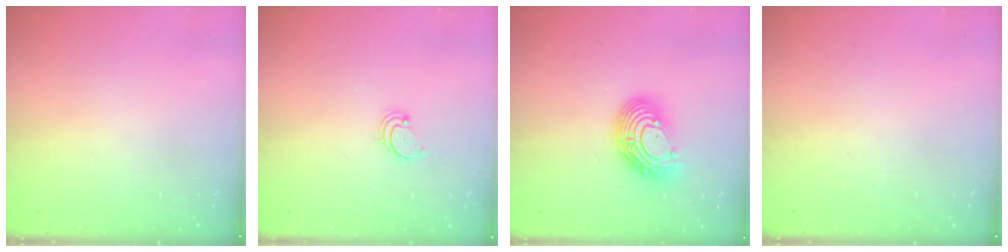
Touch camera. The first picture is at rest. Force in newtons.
{"total": 2.2, "press": 2.2, "slide": 0.2}
{"total": 13.2, "press": 13.2, "slide": 0.8}
{"total": 0.0}